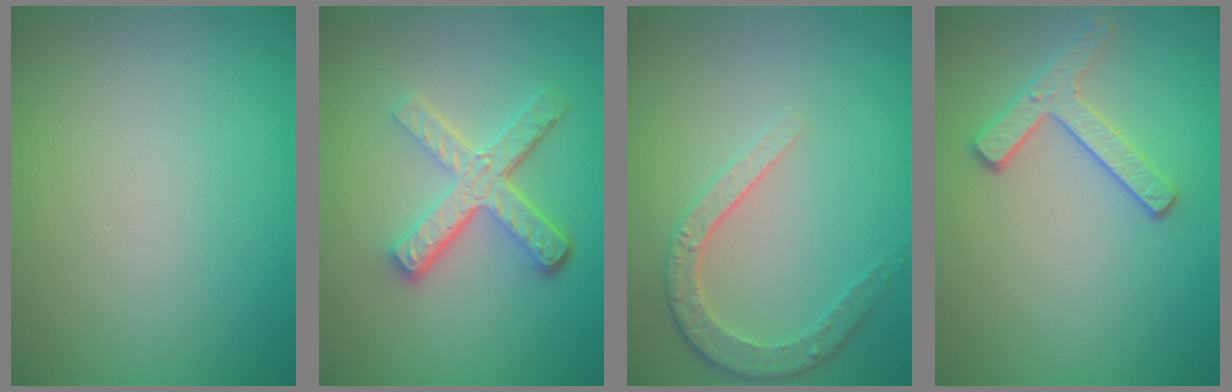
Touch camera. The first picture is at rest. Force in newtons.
{"total": 5.0, "press": 3.6, "slide": 3.5}
{"total": 2.9, "press": 2.5, "slide": 1.6}
{"total": 2.5, "press": 2.3, "slide": 0.9}